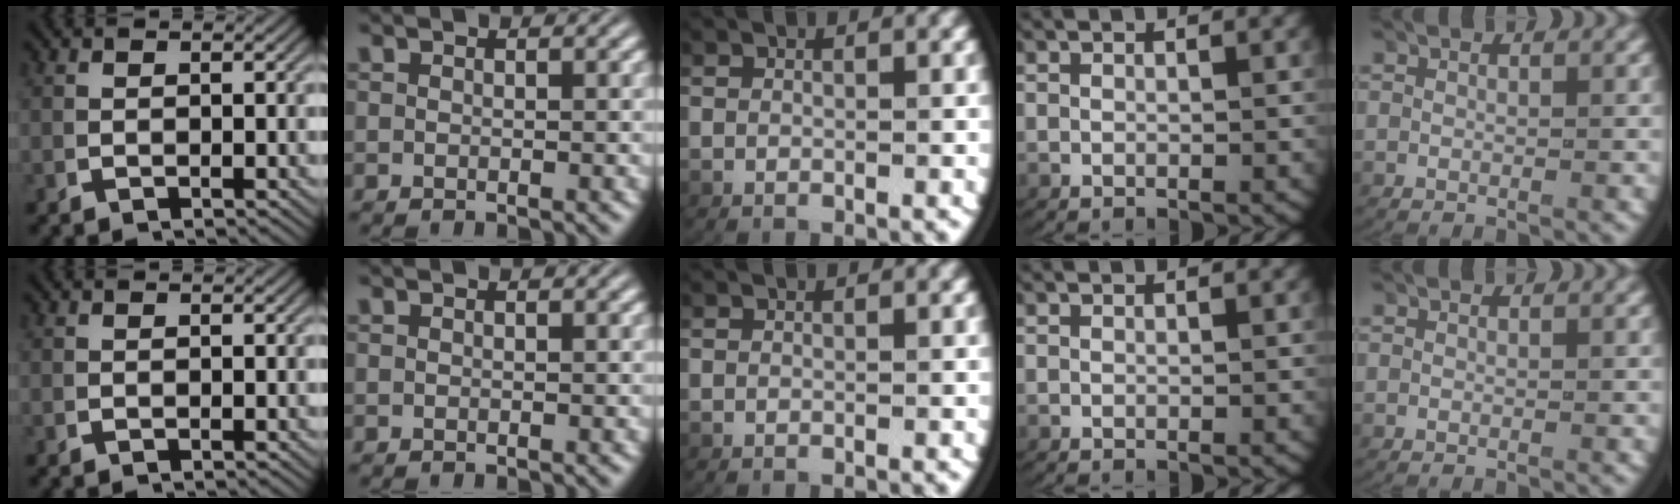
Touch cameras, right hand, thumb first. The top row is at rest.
{}